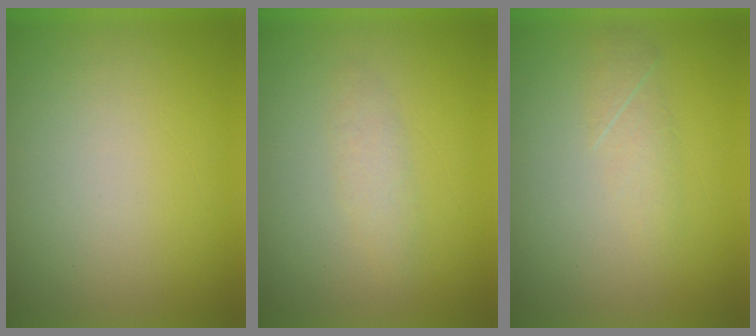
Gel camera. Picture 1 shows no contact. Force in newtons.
{"total": 1.9}
{"total": 2.2}